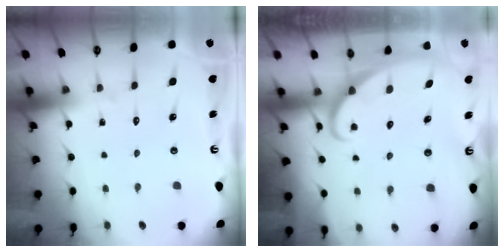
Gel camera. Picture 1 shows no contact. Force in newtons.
{"total": 2.1, "press": 2.1, "slide": 0.1}